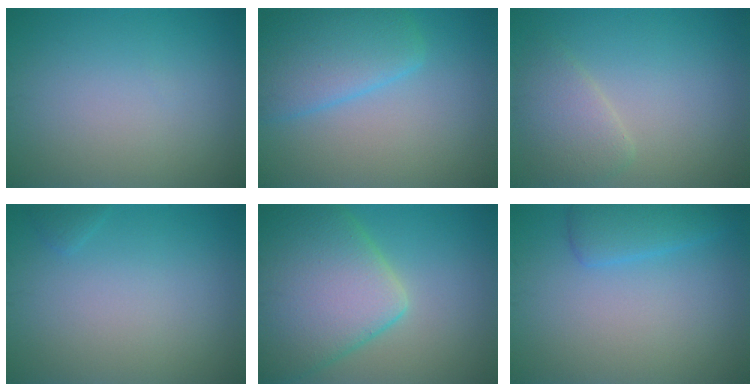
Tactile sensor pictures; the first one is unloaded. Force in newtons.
{"total": 5.2, "press": 5.2, "slide": 0.3}
{"total": 2.9, "press": 2.8, "slide": 0.4}
{"total": 0.6, "press": 0.6, "slide": 0.1}
{"total": 10.6, "press": 10.6, "slide": 0.4}
{"total": 2.6, "press": 2.6, "slide": 0.2}